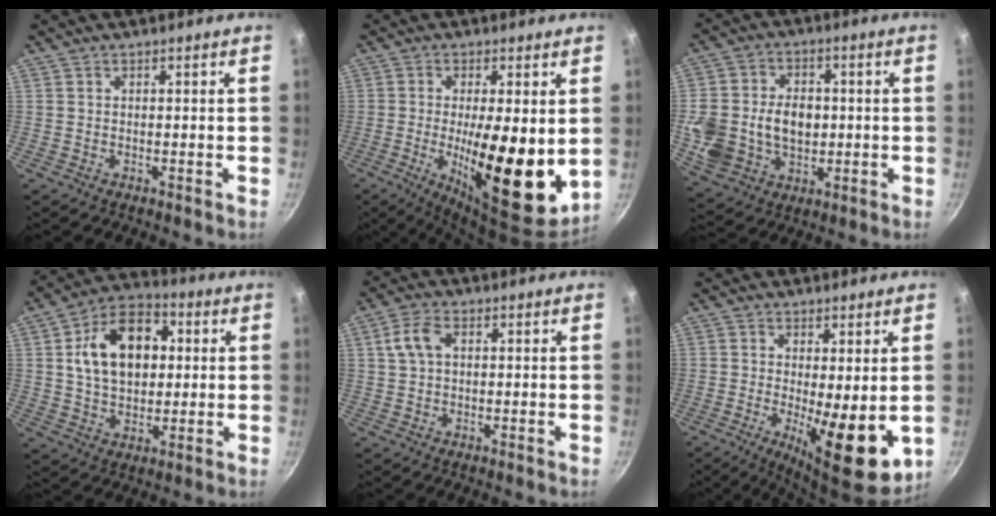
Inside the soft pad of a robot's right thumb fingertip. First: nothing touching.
{"total": 16.8, "force": [-1.0, 4.9, 16.0], "torque": [-0.239, -0.026, -0.012]}
{"total": 15.4, "force": [-0.5, 11.6, 10.0], "torque": [-0.179, 0.008, 0.000]}
{"total": 15.7, "force": [2.9, 10.7, 11.2], "torque": [-0.152, 0.014, 0.039]}
{"total": 5.2, "force": [1.2, 3.3, 3.8], "torque": [-0.074, 0.009, 0.019]}
{"total": 11.6, "force": [-1.3, 3.7, 10.9], "torque": [-0.142, -0.014, -0.008]}